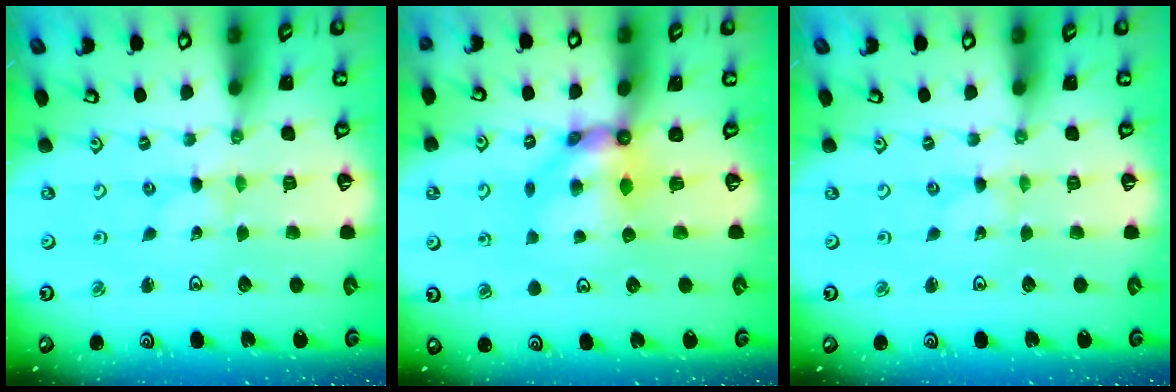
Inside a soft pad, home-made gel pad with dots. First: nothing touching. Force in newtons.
{"total": 7.3, "press": 7.2, "slide": 0.8}
{"total": 0.0}